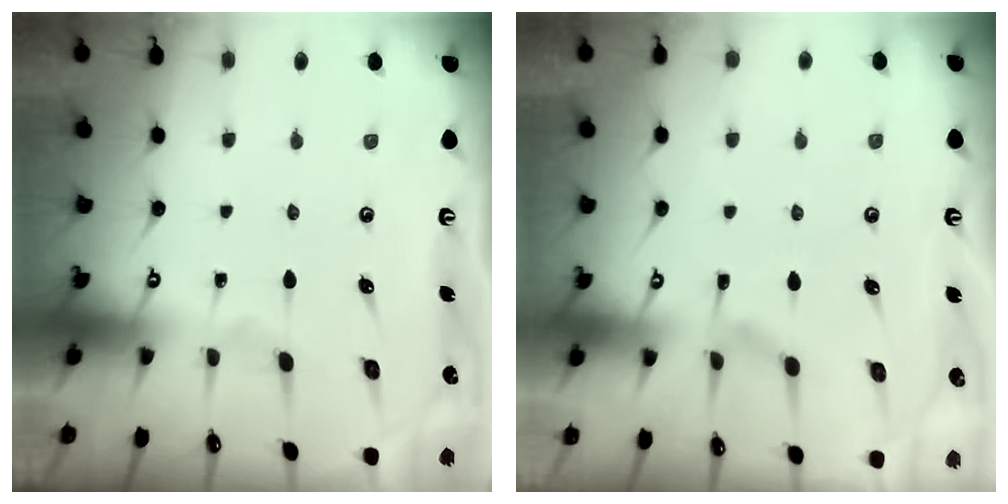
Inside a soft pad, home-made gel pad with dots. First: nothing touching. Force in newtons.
{"total": 1.4, "press": 0.1, "slide": 1.4}